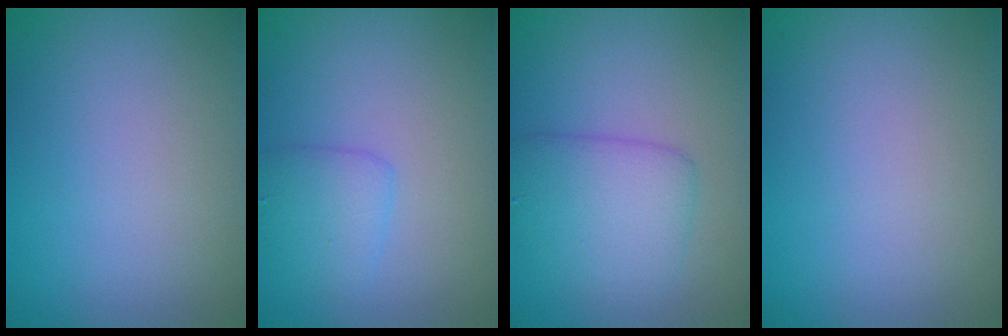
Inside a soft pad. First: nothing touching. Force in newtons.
{"total": 2.2, "press": 2.2, "slide": 0.2}
{"total": 4.1, "press": 4.1, "slide": 0.1}
{"total": 0.0}